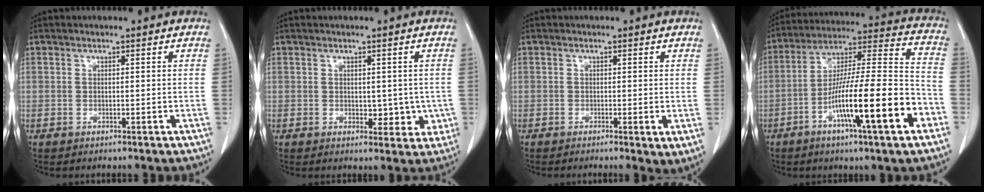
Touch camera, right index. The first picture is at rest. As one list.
[{"total": 4.1, "force": [-0.2, 2.6, 3.2], "torque": [-0.025, -0.003, 0.005]}, {"total": 2.5, "force": [-0.6, 0.4, 2.4], "torque": [-0.032, -0.009, -0.009]}, {"total": 19.6, "force": [-7.9, 1.3, 17.9], "torque": [-0.291, -0.008, -0.133]}]